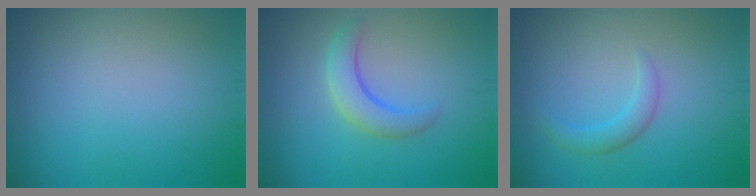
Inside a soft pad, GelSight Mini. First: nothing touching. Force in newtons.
{"total": 3.0, "press": 3.0, "slide": 0.3}
{"total": 1.8, "press": 1.8, "slide": 0.0}